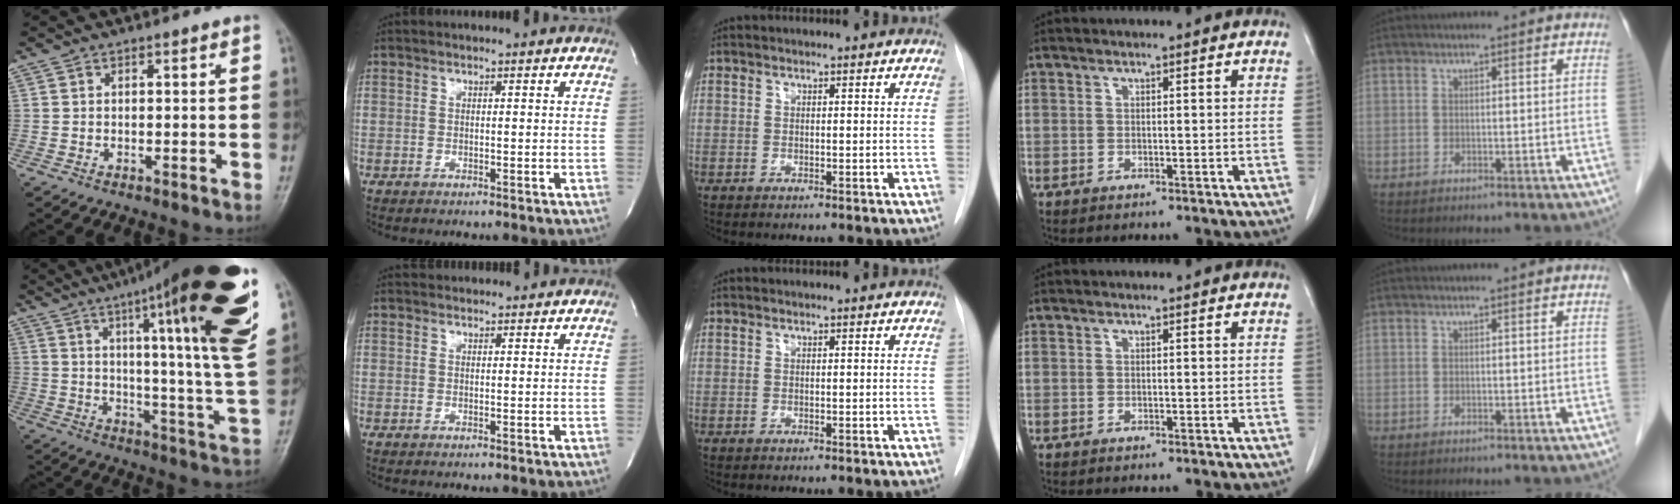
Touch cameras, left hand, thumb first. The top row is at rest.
{"thumb": {"total": 29.0, "force": [15.4, 3.0, 24.4], "torque": [-0.312, -0.051, 0.220]}, "index": {"total": 3.3, "force": [3.2, 0.7, 0.2], "torque": [-0.005, 0.027, 0.042]}}